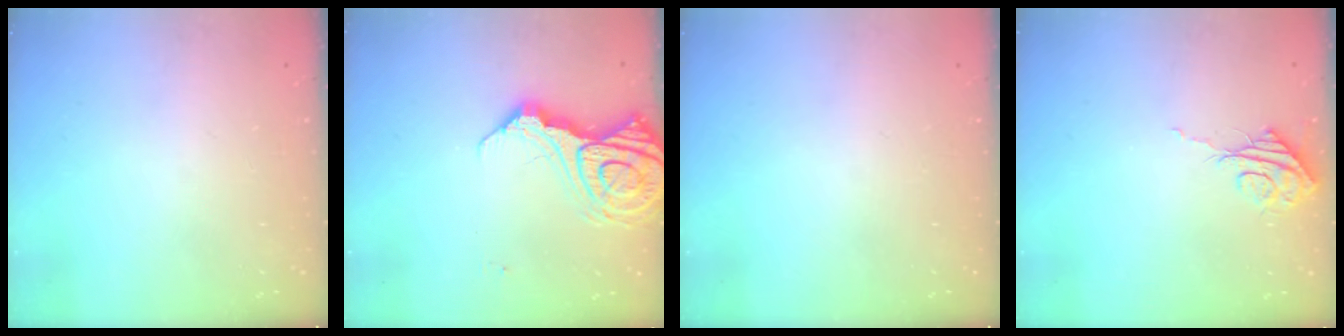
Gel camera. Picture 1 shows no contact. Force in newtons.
{"total": 16.9, "press": 16.7, "slide": 2.3}
{"total": 0.0}
{"total": 8.0, "press": 8.0, "slide": 0.4}